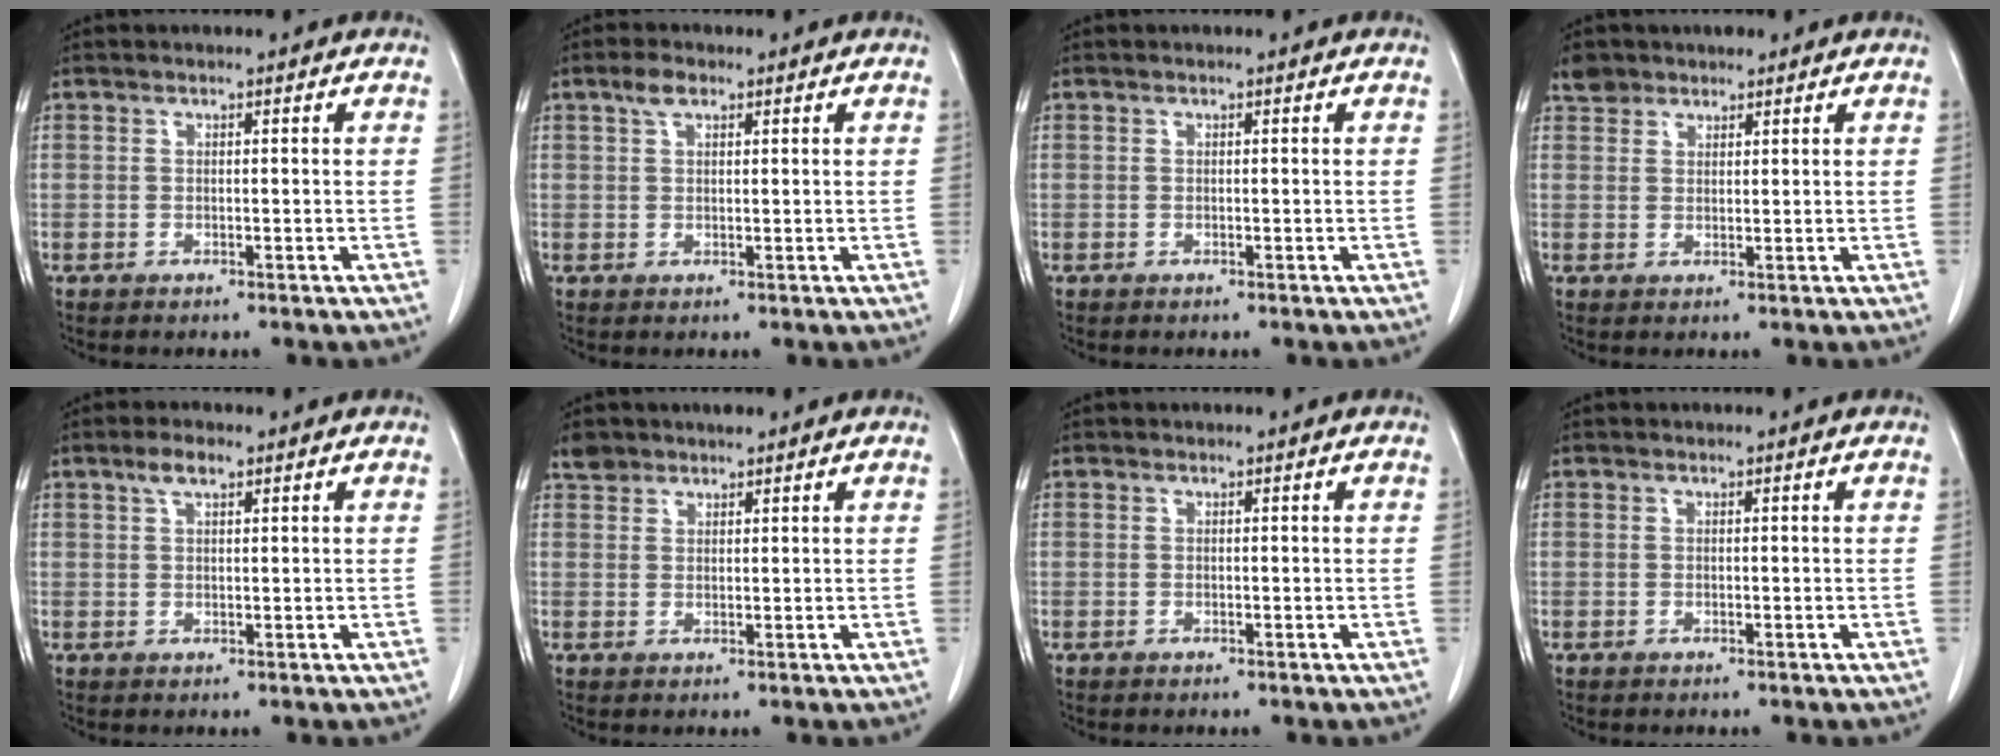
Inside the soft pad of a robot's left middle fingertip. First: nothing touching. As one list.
[{"total": 2.3, "force": [1.4, 1.1, 1.5], "torque": [-0.034, 0.008, 0.029]}, {"total": 0.0}, {"total": 2.9, "force": [2.3, 1.8, 0.1], "torque": [0.002, 0.010, 0.037]}, {"total": 2.7, "force": [1.7, 0.9, 1.9], "torque": [-0.043, 0.007, 0.034]}, {"total": 2.7, "force": [2.3, 1.3, 0.2], "torque": [-0.002, 0.011, 0.040]}, {"total": 0.0}, {"total": 0.0}]